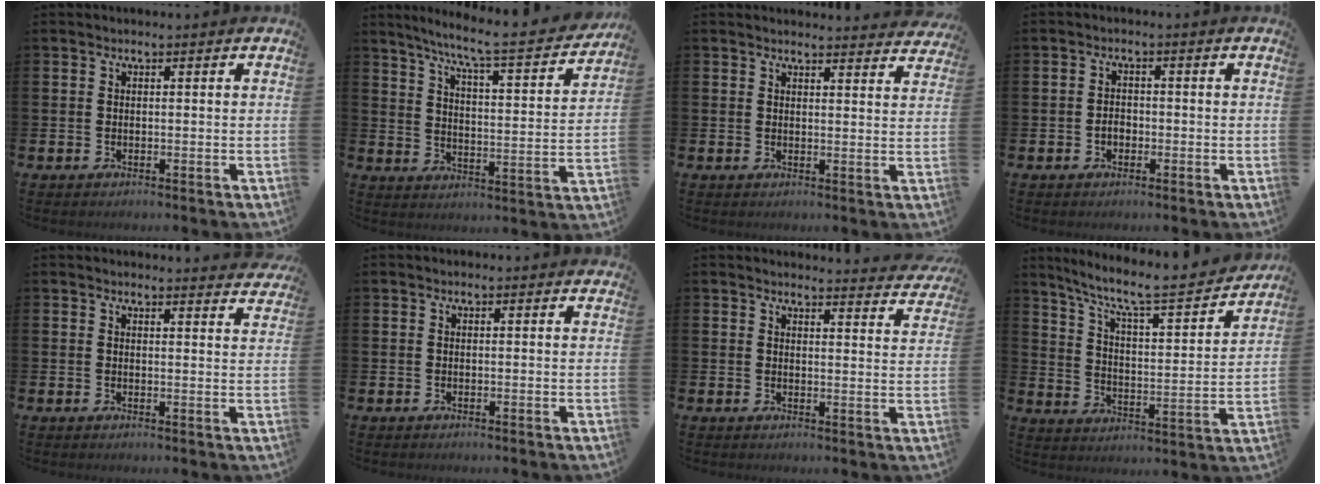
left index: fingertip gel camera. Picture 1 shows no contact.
{"total": 7.3, "force": [6.4, 0.1, 3.6], "torque": [-0.090, -0.052, 0.103]}
{"total": 2.6, "force": [2.6, 0.3, 0.0], "torque": [0.004, -0.018, 0.045]}
{"total": 1.7, "force": [-0.6, 1.3, 0.9], "torque": [-0.008, 0.000, -0.016]}
{"total": 2.2, "force": [2.2, 0.1, -0.1], "torque": [0.007, -0.016, 0.037]}
{"total": 0.6, "force": [0.5, 0.1, 0.1], "torque": [0.008, -0.001, 0.008]}
{"total": 3.1, "force": [3.1, 0.1, 0.1], "torque": [0.009, -0.028, 0.051]}
{"total": 8.6, "force": [7.4, 1.4, 4.2], "torque": [-0.108, -0.053, 0.118]}